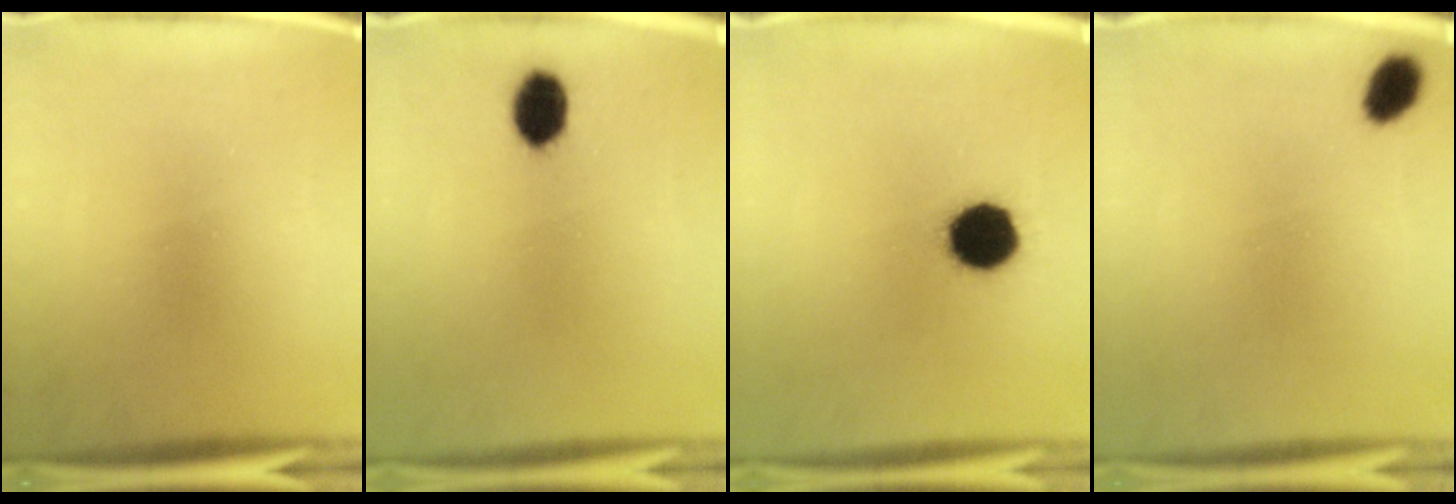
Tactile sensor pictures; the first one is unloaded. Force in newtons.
{"total": 6.3}
{"total": 13.4}
{"total": 4.6}